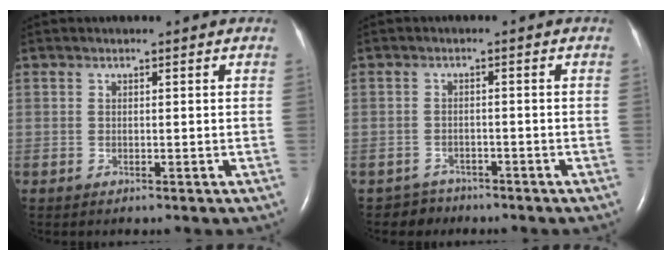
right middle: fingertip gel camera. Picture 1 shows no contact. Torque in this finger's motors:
{"motor_torque": [-0.07, 0.08, -0.06, -0.01]}